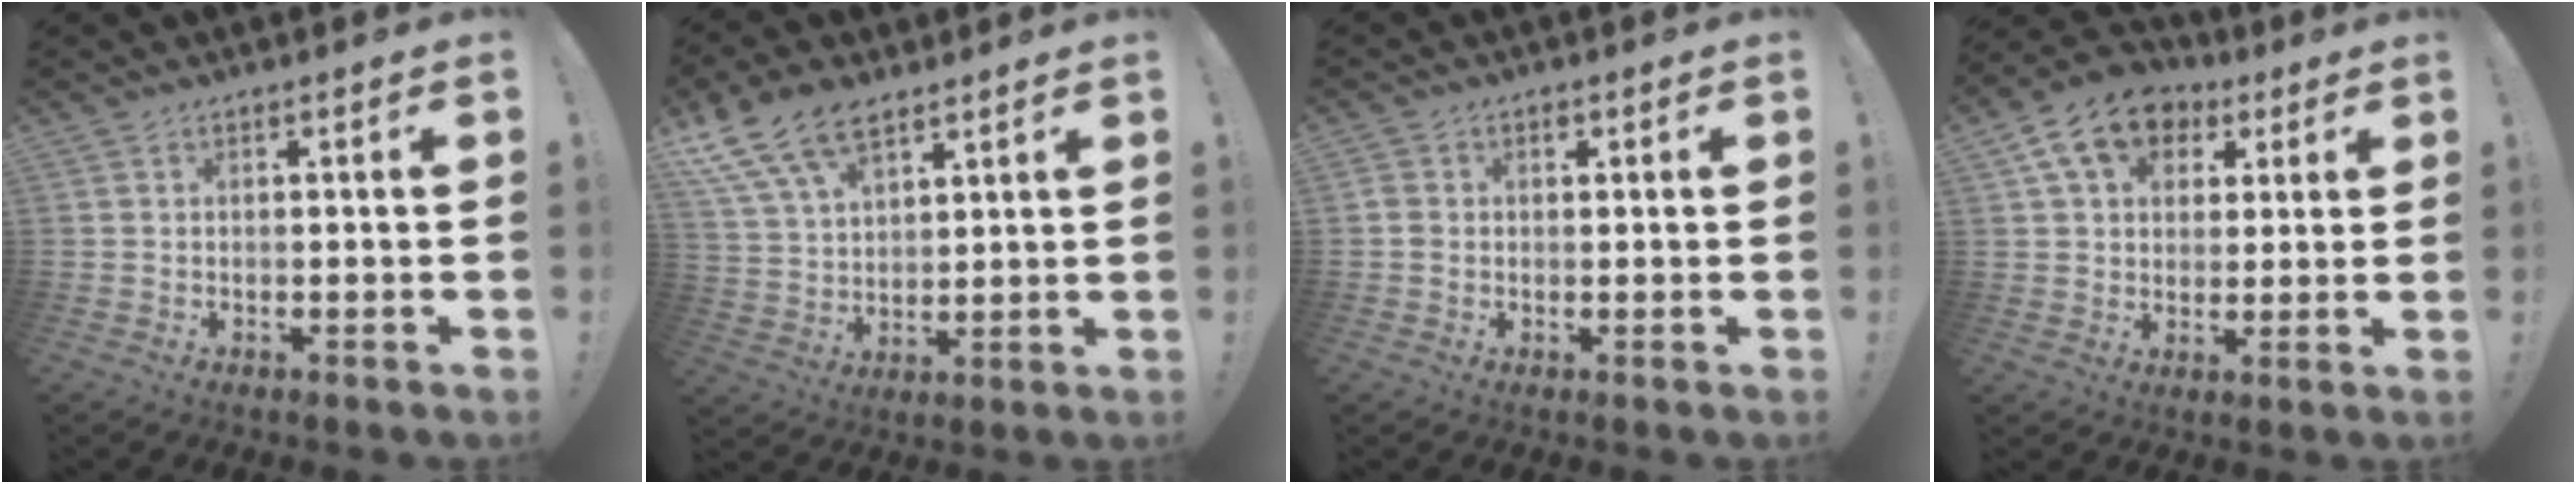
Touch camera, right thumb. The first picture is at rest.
{"total": 14.5, "force": [9.4, 8.0, 7.7], "torque": [-0.138, -0.046, 0.178]}
{"total": 2.6, "force": [0.1, 2.3, 1.2], "torque": [-0.017, 0.006, 0.001]}
{"total": 13.7, "force": [6.1, 10.1, 7.0], "torque": [-0.111, -0.017, 0.120]}